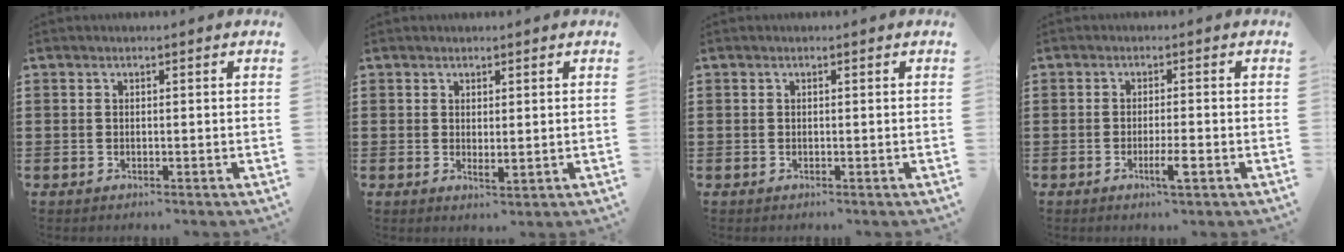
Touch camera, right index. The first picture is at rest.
{"total": 1.2, "force": [0.9, 0.4, 0.7], "torque": [-0.013, 0.001, 0.016]}
{"total": 0.0}
{"total": 3.2, "force": [-1.5, 0.2, 2.8], "torque": [-0.053, -0.007, -0.029]}